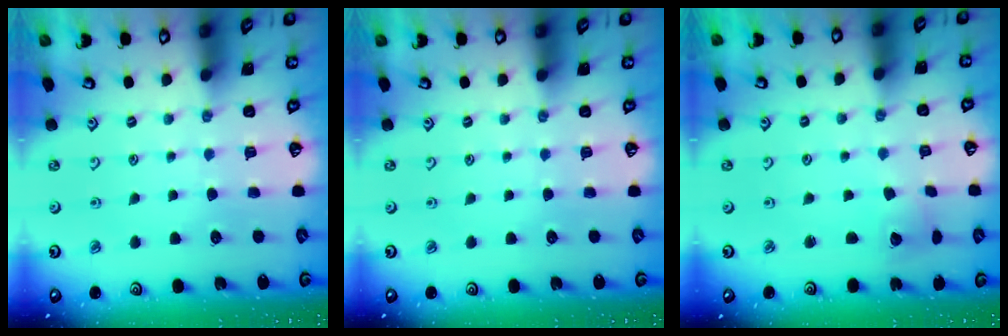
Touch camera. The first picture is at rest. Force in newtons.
{"total": 0.0}
{"total": 3.9, "press": 3.9, "slide": 0.4}